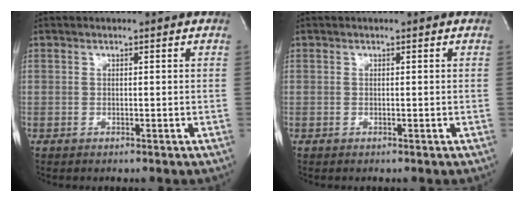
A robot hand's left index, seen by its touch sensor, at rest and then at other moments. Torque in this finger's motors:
{"motor_torque": [-0.02, -0.01, 0.00, 0.00]}